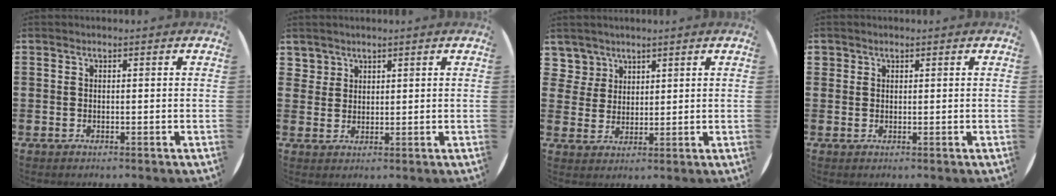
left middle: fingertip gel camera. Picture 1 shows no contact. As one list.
[{"total": 2.0, "force": [1.6, 1.2, 0.1], "torque": [-0.006, 0.005, 0.033]}, {"total": 3.5, "force": [2.4, 2.5, 0.1], "torque": [-0.006, 0.003, 0.045]}, {"total": 0.8, "force": [0.6, 0.5, 0.0], "torque": [0.000, 0.004, 0.012]}]